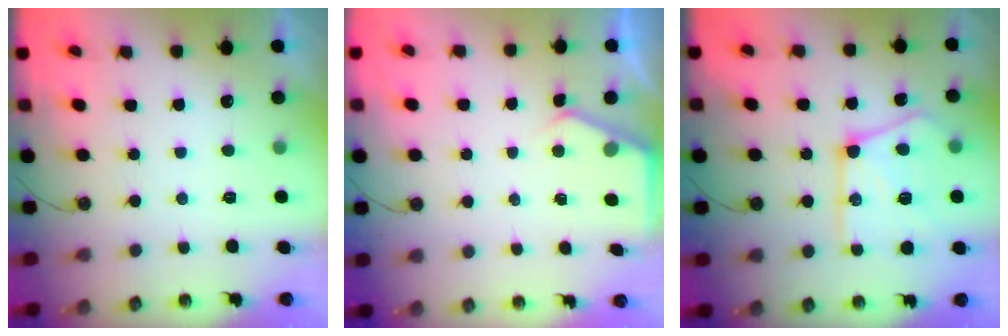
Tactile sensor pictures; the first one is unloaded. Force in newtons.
{"total": 2.2, "press": 2.2, "slide": 0.3}
{"total": 20.7, "press": 20.6, "slide": 2.2}